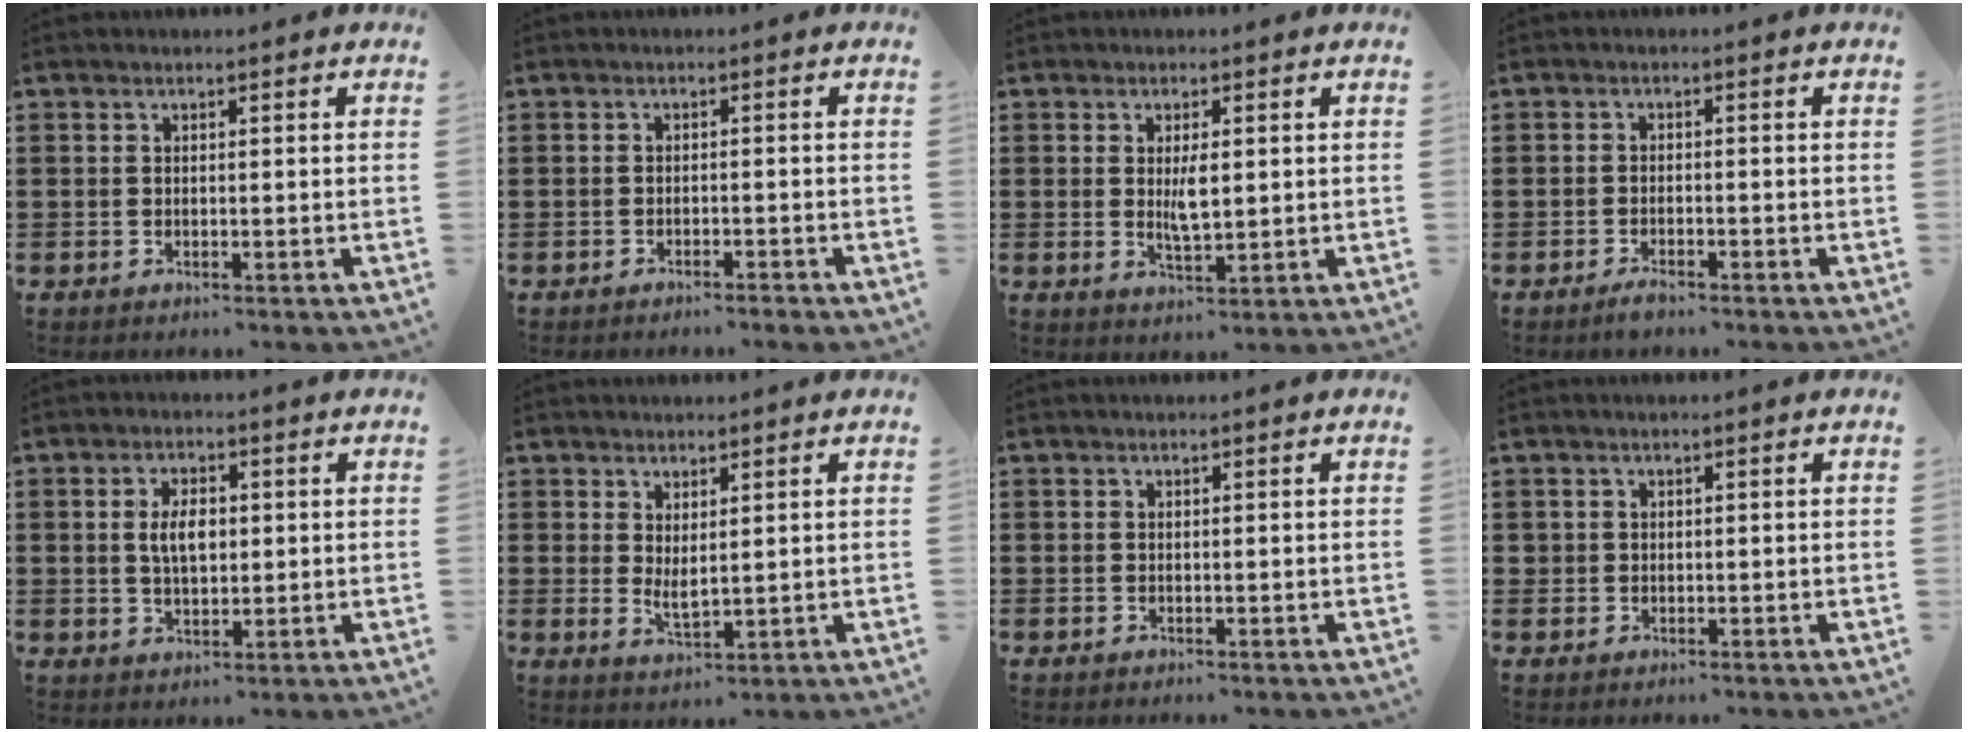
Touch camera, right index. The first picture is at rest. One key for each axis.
{"total": 1.3, "fx": -1.2, "fy": -0.2, "fz": 0.4, "tx": -0.008, "ty": 0.001, "tz": -0.023}
{"total": 3.7, "fx": 0.5, "fy": 1.3, "fz": 3.4, "tx": -0.060, "ty": -0.001, "tz": 0.006}
{"total": 1.6, "fx": -1.3, "fy": 0.3, "fz": 0.8, "tx": -0.015, "ty": -0.001, "tz": -0.024}
{"total": 4.7, "fx": 0.5, "fy": 2.3, "fz": 4.1, "tx": -0.074, "ty": 0.004, "tz": 0.005}
{"total": 2.4, "fx": 1.1, "fy": 0.8, "fz": 2.0, "tx": -0.040, "ty": 0.000, "tz": 0.021}
{"total": 0.0}
{"total": 0.8, "fx": 0.2, "fy": 0.8, "fz": 0.1, "tx": -0.003, "ty": 0.006, "tz": 0.002}